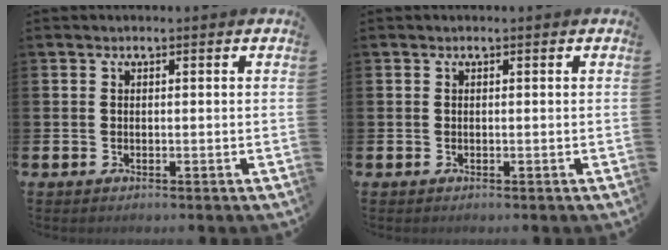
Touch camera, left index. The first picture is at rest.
{"total": 0.0}